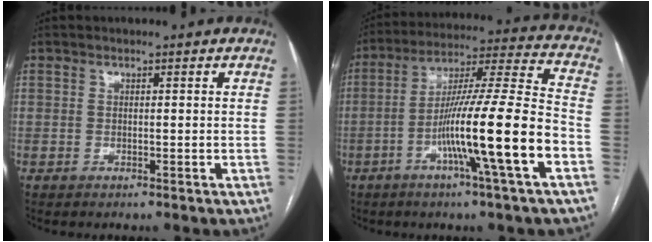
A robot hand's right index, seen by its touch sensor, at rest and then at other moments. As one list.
[{"total": 17.5, "force": [-6.2, -1.1, 16.4], "torque": [-0.281, -0.001, -0.110]}]